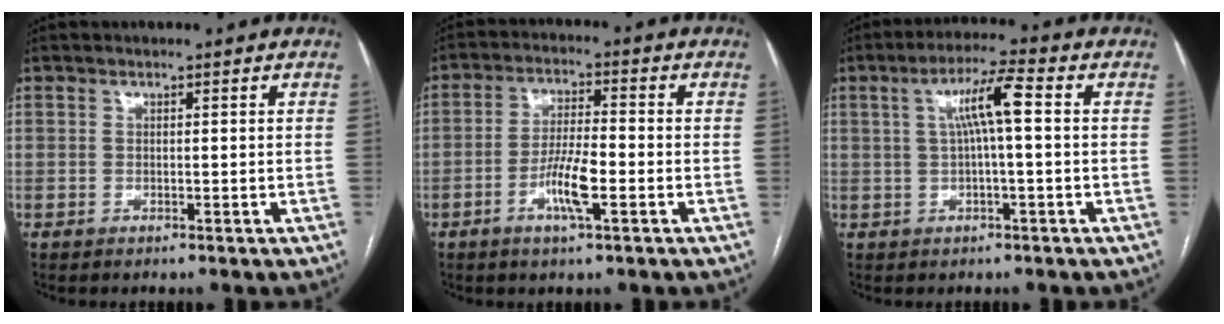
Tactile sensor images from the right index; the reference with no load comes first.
{"total": 7.0, "force": [-2.6, 1.0, 6.4], "torque": [-0.124, -0.001, -0.049]}
{"total": 6.6, "force": [1.0, 0.3, 6.6], "torque": [-0.118, 0.019, 0.016]}